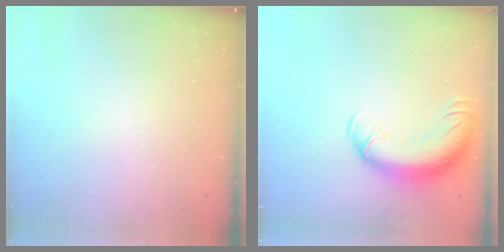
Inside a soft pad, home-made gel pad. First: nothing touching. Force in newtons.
{"total": 14.6, "press": 14.2, "slide": 3.3}